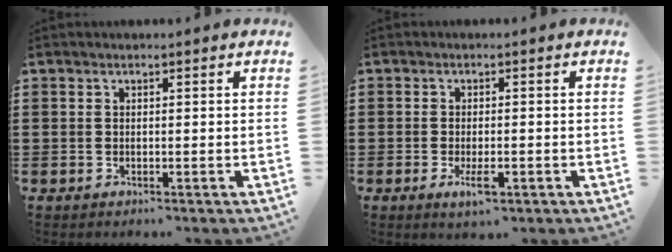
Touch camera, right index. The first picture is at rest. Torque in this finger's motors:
{"motor_torque": [1.08, 1.06, 0.15, 0.08]}